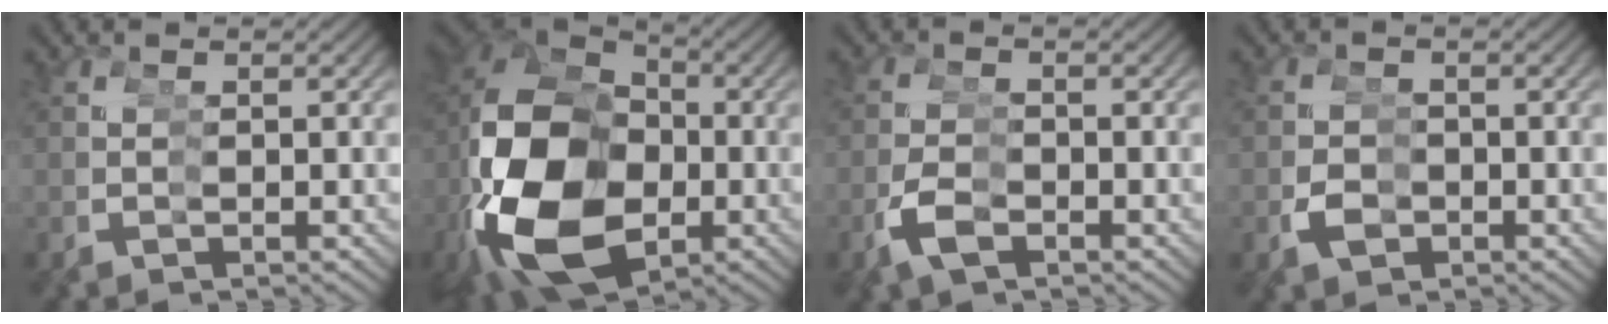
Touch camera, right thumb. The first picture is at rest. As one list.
[{"total": 20.0, "force": [-2.0, 14.1, 14.0], "torque": [-0.298, -0.043, -0.005]}, {"total": 3.2, "force": [-1.8, 2.6, 0.7], "torque": [-0.047, -0.017, -0.019]}, {"total": 2.5, "force": [-1.0, 2.3, 0.0], "torque": [-0.021, -0.017, -0.003]}]